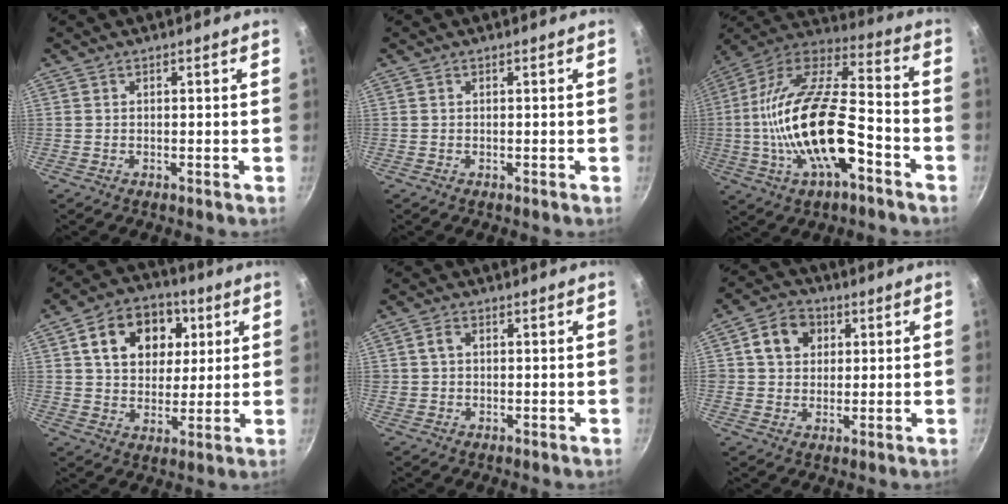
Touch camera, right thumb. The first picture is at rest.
{"total": 0.0}
{"total": 24.6, "force": [-6.5, 10.6, 21.2], "torque": [-0.387, 0.042, -0.129]}
{"total": 15.4, "force": [4.9, 11.6, 8.9], "torque": [-0.113, 0.005, 0.073]}
{"total": 2.3, "force": [0.4, 1.9, 1.3], "torque": [-0.014, 0.007, 0.008]}
{"total": 7.9, "force": [2.4, 6.6, 3.7], "torque": [-0.032, 0.006, 0.032]}